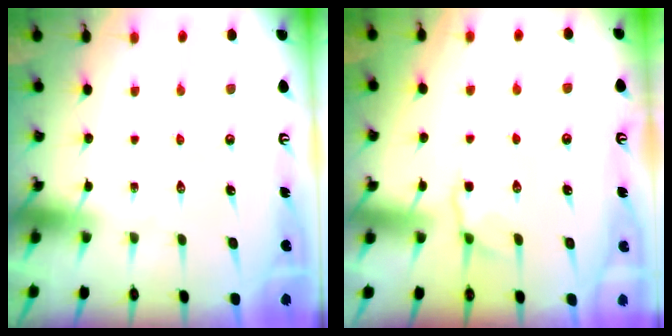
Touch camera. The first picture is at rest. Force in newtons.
{"total": 2.5, "press": 1.9, "slide": 1.6}